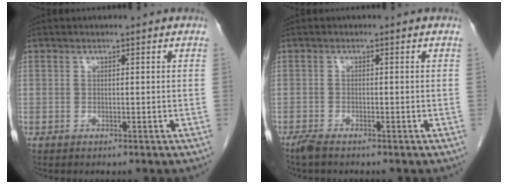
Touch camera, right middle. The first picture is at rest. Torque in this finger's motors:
{"motor_torque": [0.05, -0.01, -0.03, 0.00]}